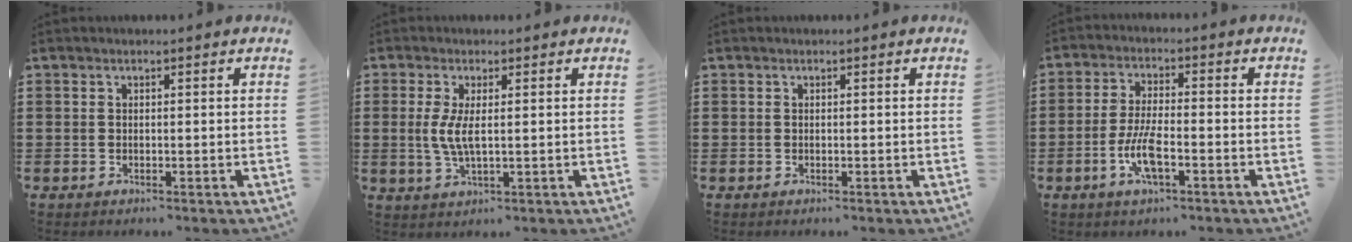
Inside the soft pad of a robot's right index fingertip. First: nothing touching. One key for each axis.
{"total": 4.2, "fx": 0.3, "fy": 1.1, "fz": 4.0, "tx": -0.092, "ty": -0.005, "tz": 0.001}
{"total": 0.0}
{"total": 6.2, "fx": -2.4, "fy": 1.7, "fz": 5.4, "tx": -0.123, "ty": -0.009, "tz": -0.050}